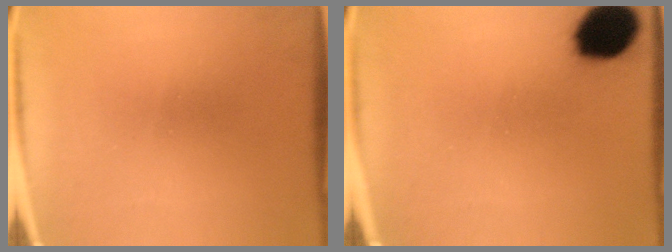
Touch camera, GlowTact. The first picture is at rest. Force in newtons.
{"total": 13.3}